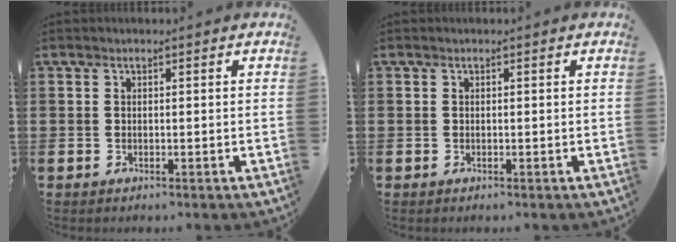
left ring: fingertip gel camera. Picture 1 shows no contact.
{"total": 0.0}